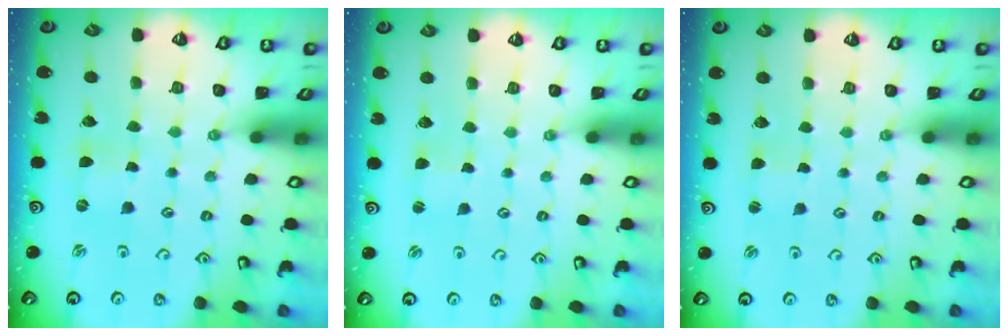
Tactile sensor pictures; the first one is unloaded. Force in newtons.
{"total": 1.6, "press": 1.6, "slide": 0.3}
{"total": 1.6, "press": 1.6, "slide": 0.3}